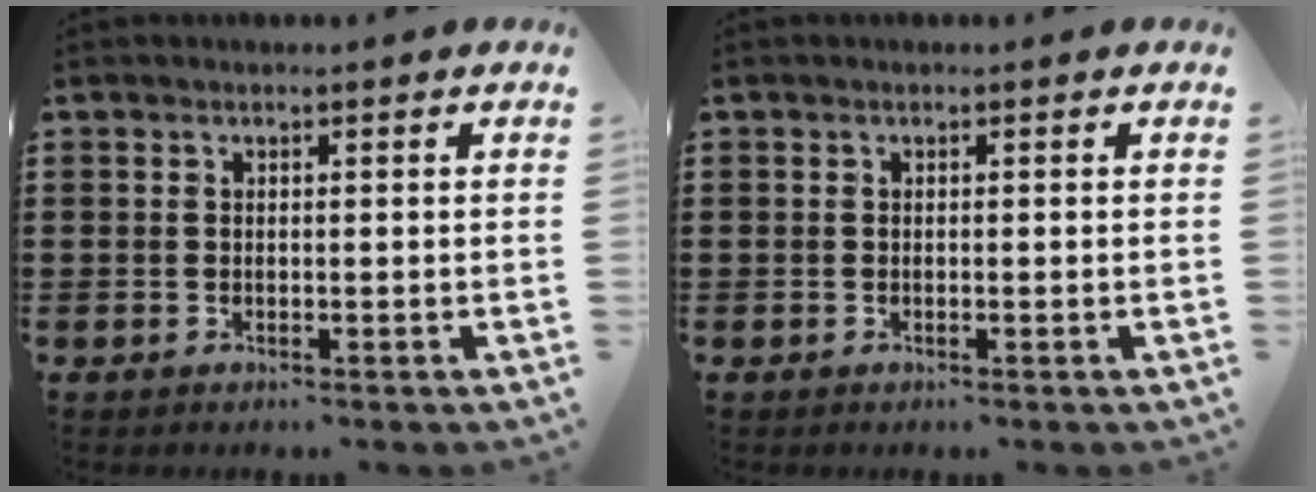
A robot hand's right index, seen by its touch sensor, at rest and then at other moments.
{"total": 0.0}